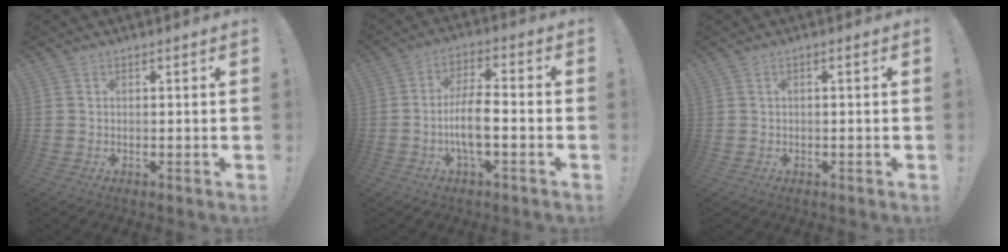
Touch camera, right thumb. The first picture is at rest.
{"total": 9.4, "force": [-2.9, 3.0, 8.5], "torque": [-0.171, 0.007, -0.055]}
{"total": 1.0, "force": [-0.2, -0.2, 1.0], "torque": [-0.022, 0.003, -0.005]}